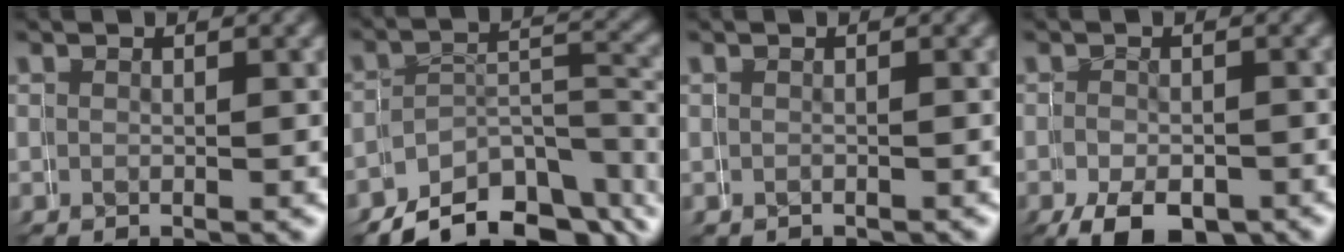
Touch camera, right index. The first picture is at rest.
{"total": 8.6, "force": [-6.6, 4.5, 3.2], "torque": [-0.023, -0.012, -0.104]}
{"total": 0.6, "force": [0.0, -0.2, -0.6], "torque": [0.005, 0.001, 0.000]}
{"total": 4.5, "force": [-3.1, 2.7, 1.7], "torque": [-0.037, -0.022, -0.038]}